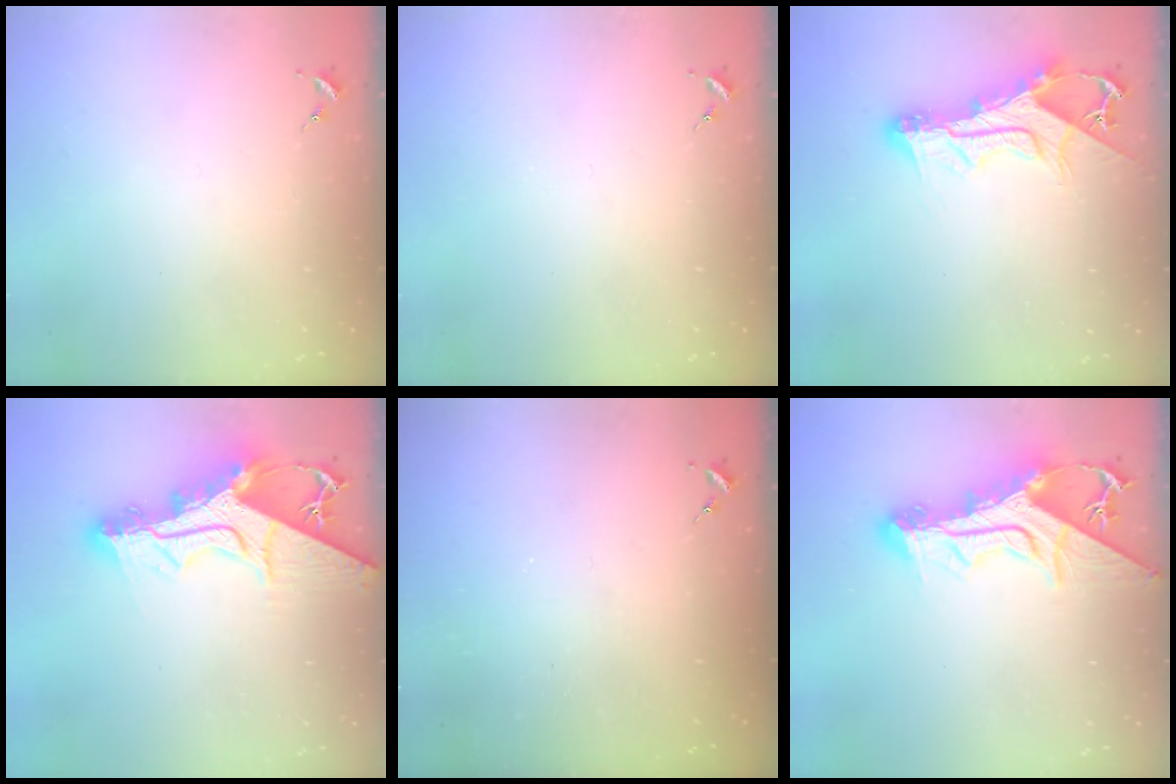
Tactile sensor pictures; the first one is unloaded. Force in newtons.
{"total": 0.0}
{"total": 13.0, "press": 12.9, "slide": 1.2}
{"total": 20.6, "press": 20.5, "slide": 1.6}
{"total": 0.0}
{"total": 20.1, "press": 20.1, "slide": 1.7}